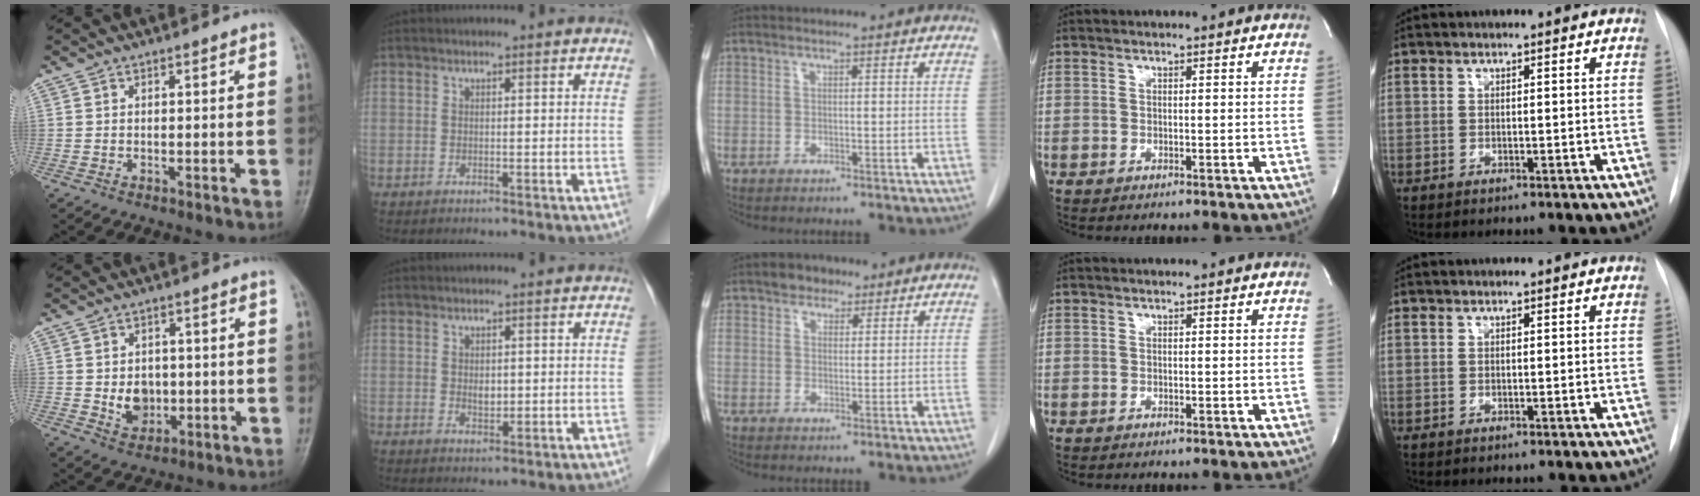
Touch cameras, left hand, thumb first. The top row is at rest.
{"thumb": {"total": 5.9, "force": [-0.4, 4.7, 3.5], "torque": [-0.030, -0.001, 0.002]}, "index": {"total": 1.7, "force": [0.3, 1.1, 1.3], "torque": [-0.022, -0.003, 0.007]}, "middle": {"total": 3.3, "force": [2.3, 2.2, 1.0], "torque": [-0.017, 0.007, 0.037]}}